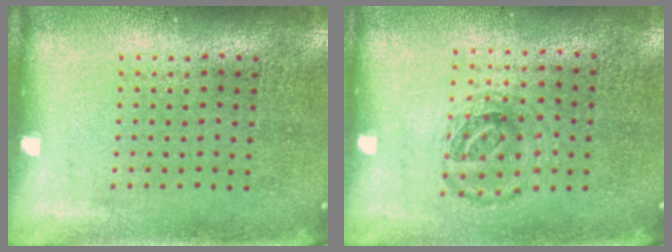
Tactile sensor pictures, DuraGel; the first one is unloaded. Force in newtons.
{"total": 0.9, "press": 0.9, "slide": 0.2}